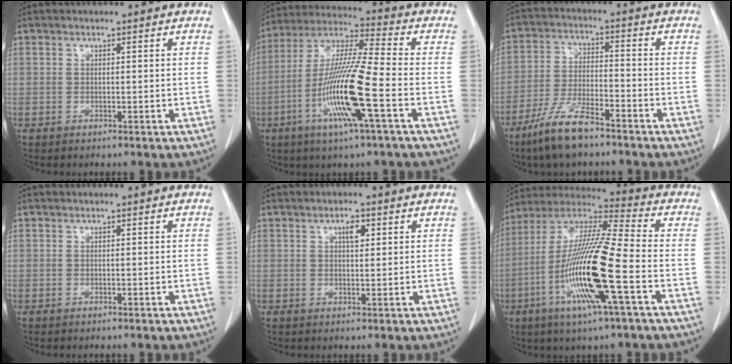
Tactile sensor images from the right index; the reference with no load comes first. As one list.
[{"total": 15.2, "force": [-5.0, 0.0, 14.4], "torque": [-0.291, -0.013, -0.102]}, {"total": 9.3, "force": [-6.8, 1.9, 6.1], "torque": [-0.129, -0.017, -0.130]}, {"total": 0.0}, {"total": 2.2, "force": [1.0, 0.9, 1.8], "torque": [-0.031, -0.001, 0.016]}, {"total": 18.1, "force": [-5.5, 0.5, 17.2], "torque": [-0.350, -0.015, -0.111]}]